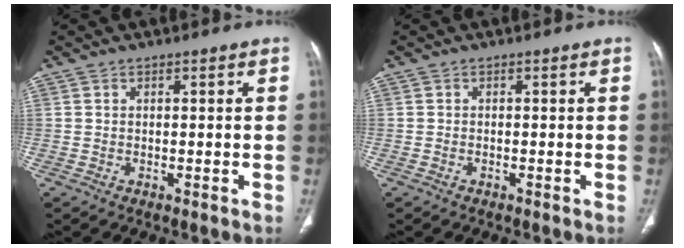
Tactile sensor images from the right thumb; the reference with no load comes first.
{"total": 0.0}